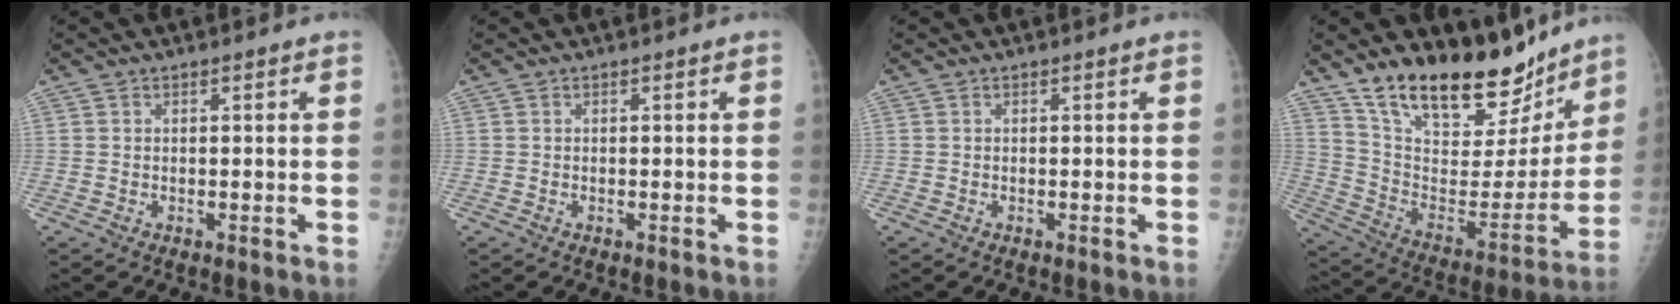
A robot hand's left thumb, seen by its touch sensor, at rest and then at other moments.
{"total": 0.0}
{"total": 0.0}
{"total": 24.6, "force": [19.1, 9.8, 11.9], "torque": [-0.152, -0.096, 0.313]}